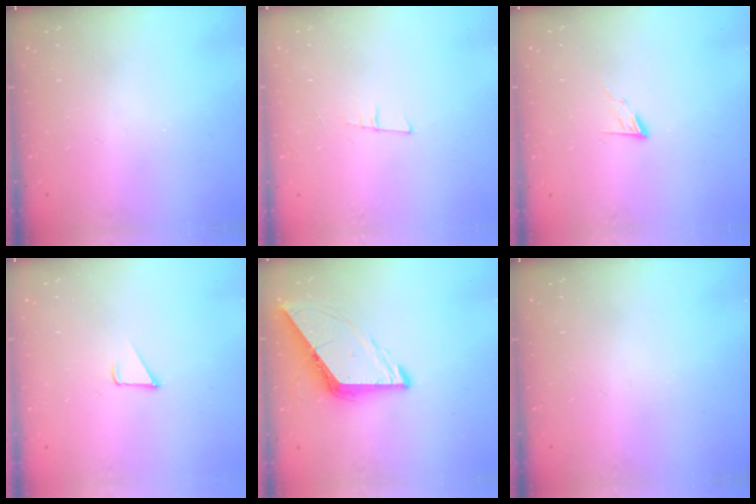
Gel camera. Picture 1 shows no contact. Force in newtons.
{"total": 5.6, "press": 4.7, "slide": 2.9}
{"total": 6.0, "press": 5.9, "slide": 0.6}
{"total": 2.8, "press": 2.8, "slide": 0.2}
{"total": 8.6, "press": 8.5, "slide": 1.1}
{"total": 0.0}